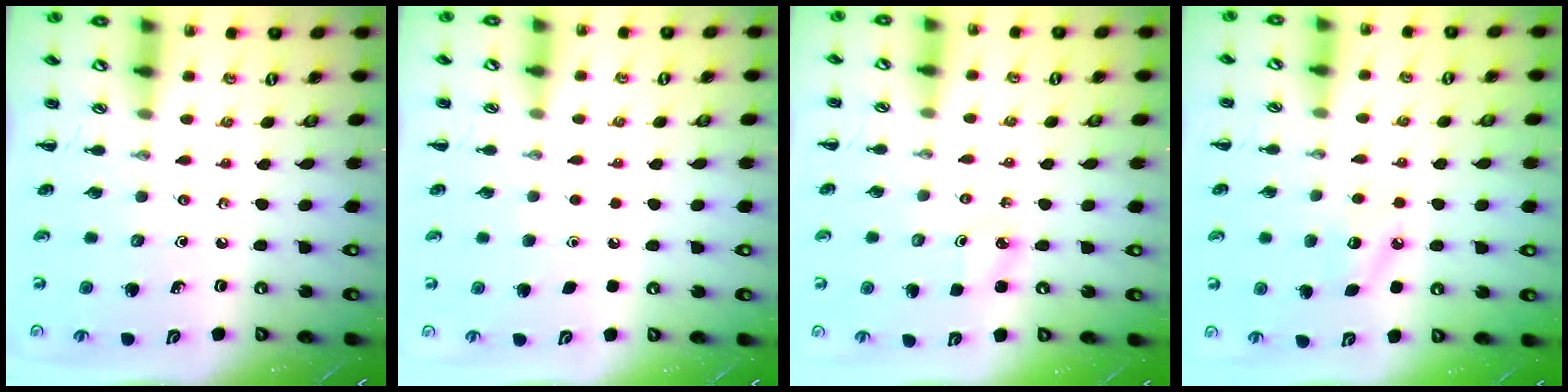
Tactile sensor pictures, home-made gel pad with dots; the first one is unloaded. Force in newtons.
{"total": 1.7, "press": 1.7, "slide": 0.1}
{"total": 3.0, "press": 2.8, "slide": 0.9}
{"total": 7.1, "press": 7.0, "slide": 1.5}